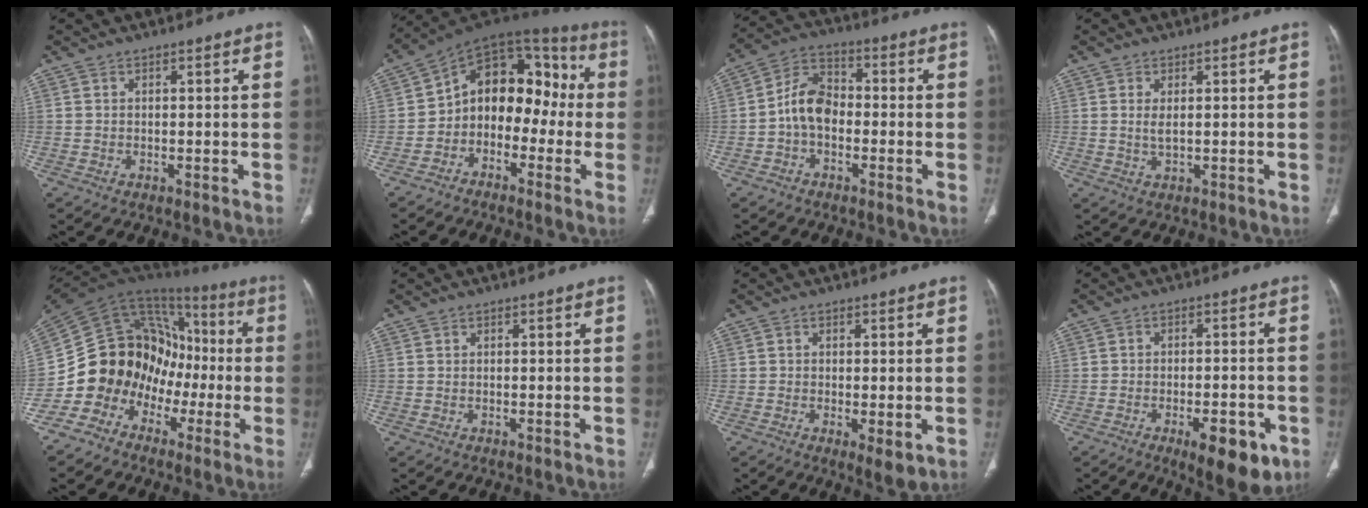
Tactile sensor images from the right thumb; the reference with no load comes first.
{"total": 15.0, "force": [-1.8, 10.5, 10.5], "torque": [-0.101, 0.066, -0.045]}
{"total": 8.1, "force": [-1.5, 5.6, 5.7], "torque": [-0.092, 0.030, -0.042]}
{"total": 2.0, "force": [0.4, 0.7, 1.8], "torque": [-0.041, -0.006, 0.013]}
{"total": 17.7, "force": [-6.6, 14.5, 7.6], "torque": [-0.098, 0.099, -0.122]}
{"total": 0.0}
{"total": 3.8, "force": [-1.0, 1.3, 3.4], "torque": [-0.055, -0.012, -0.013]}
{"total": 10.5, "force": [-4.9, 4.1, 8.3], "torque": [-0.099, 0.010, -0.060]}